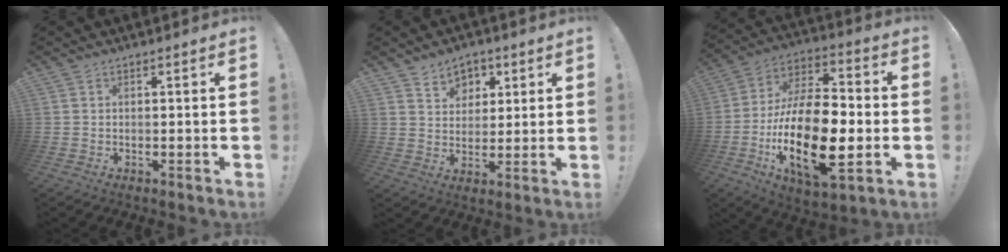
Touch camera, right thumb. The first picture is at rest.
{"total": 7.0, "force": [4.1, 5.6, 1.1], "torque": [-0.010, -0.032, 0.077]}
{"total": 25.3, "force": [-6.0, 11.8, 21.6], "torque": [-0.410, 0.024, -0.097]}